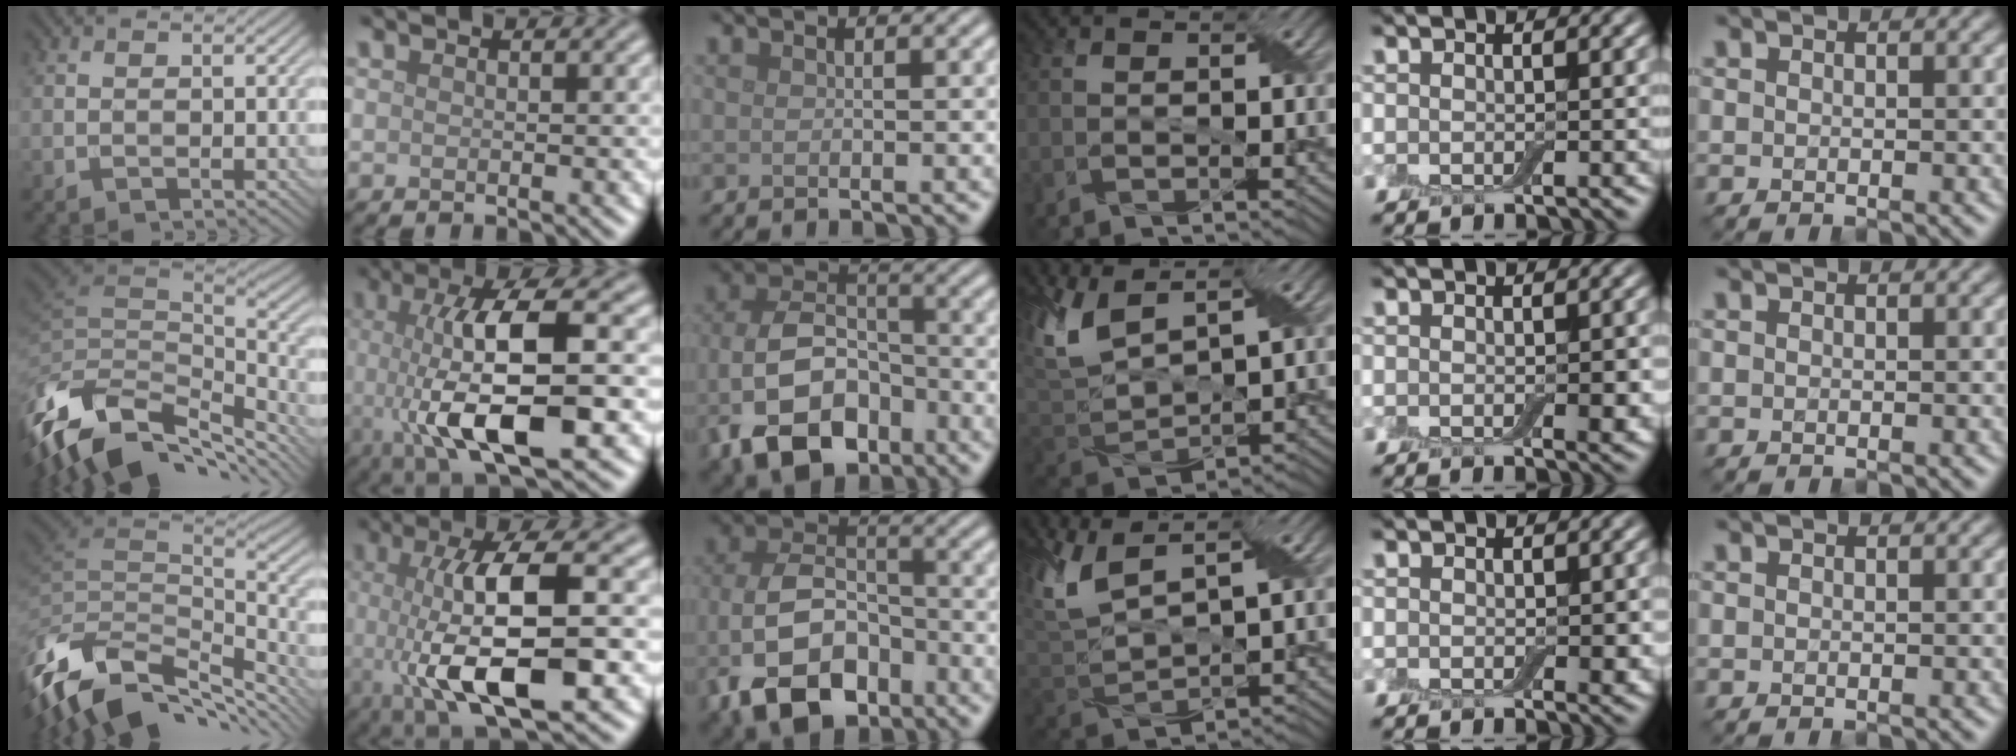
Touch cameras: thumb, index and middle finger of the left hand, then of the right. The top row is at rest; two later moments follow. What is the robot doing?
{"motion": "wrap", "object": "adhesive wrap"}